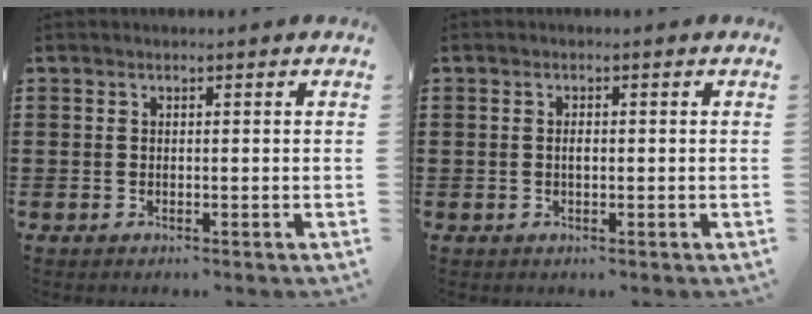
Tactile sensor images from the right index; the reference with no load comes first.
{"total": 1.2, "force": [-0.1, 0.4, 1.1], "torque": [-0.022, 0.001, -0.002]}